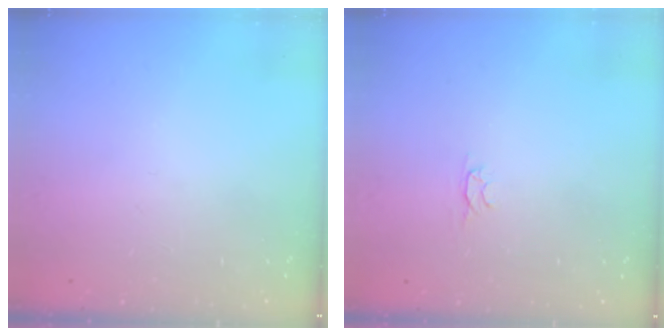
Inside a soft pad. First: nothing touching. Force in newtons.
{"total": 2.4, "press": 2.3, "slide": 0.5}